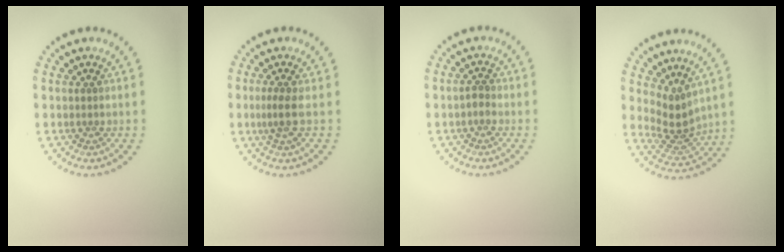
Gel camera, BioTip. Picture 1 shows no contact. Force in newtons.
{"total": 1.8, "press": 1.3, "slide": 1.2}
{"total": 0.9, "press": 0.9, "slide": 0.2}
{"total": 2.9, "press": 2.2, "slide": 2.0}